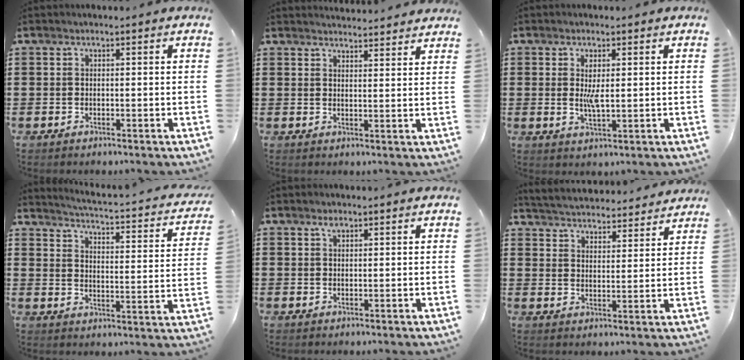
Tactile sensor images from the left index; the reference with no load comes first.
{"total": 2.7, "force": [2.7, -0.1, 0.0], "torque": [0.000, -0.016, 0.049]}
{"total": 3.5, "force": [0.6, 1.1, 3.2], "torque": [-0.065, 0.002, 0.010]}
{"total": 2.1, "force": [1.8, -0.4, 1.0], "torque": [-0.039, -0.028, 0.015]}
{"total": 1.2, "force": [0.9, 0.5, 0.6], "torque": [-0.014, 0.001, 0.017]}
{"total": 4.2, "force": [4.2, -0.1, -0.2], "torque": [-0.018, -0.032, 0.070]}